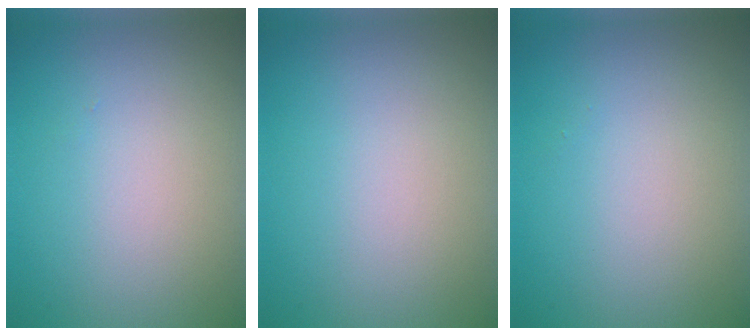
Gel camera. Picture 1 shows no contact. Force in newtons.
{"total": 0.0}
{"total": 0.0}